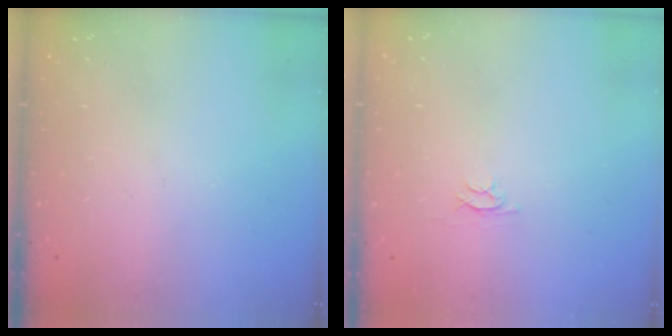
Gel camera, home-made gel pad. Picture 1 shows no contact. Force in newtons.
{"total": 2.4, "press": 2.4, "slide": 0.3}